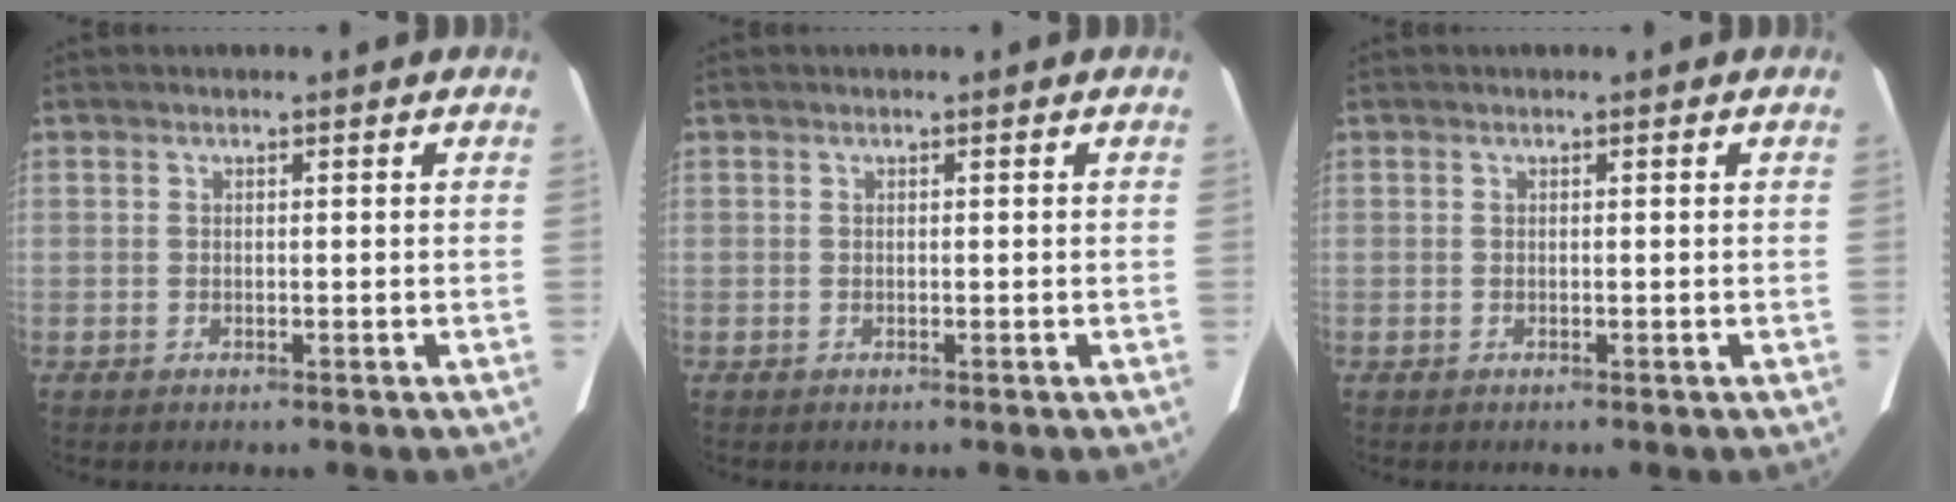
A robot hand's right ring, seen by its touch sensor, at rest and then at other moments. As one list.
[{"total": 0.0}, {"total": 0.0}]